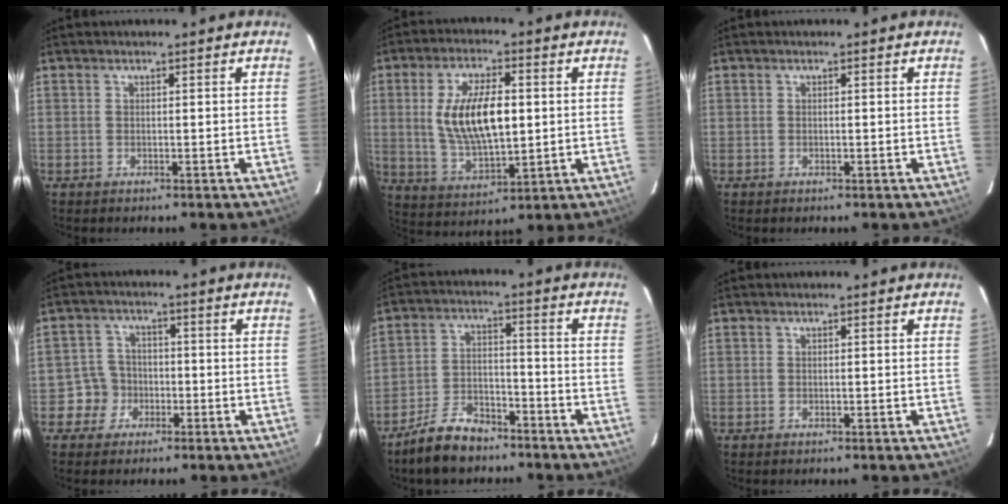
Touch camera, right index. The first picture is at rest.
{"total": 13.7, "force": [1.4, 6.0, 12.3], "torque": [-0.233, -0.001, 0.036]}
{"total": 0.0}
{"total": 4.8, "force": [-2.0, 4.4, 0.0], "torque": [0.003, 0.021, -0.035]}
{"total": 9.6, "force": [-7.5, 4.4, 4.0], "torque": [-0.099, 0.012, -0.127]}
{"total": 0.0}